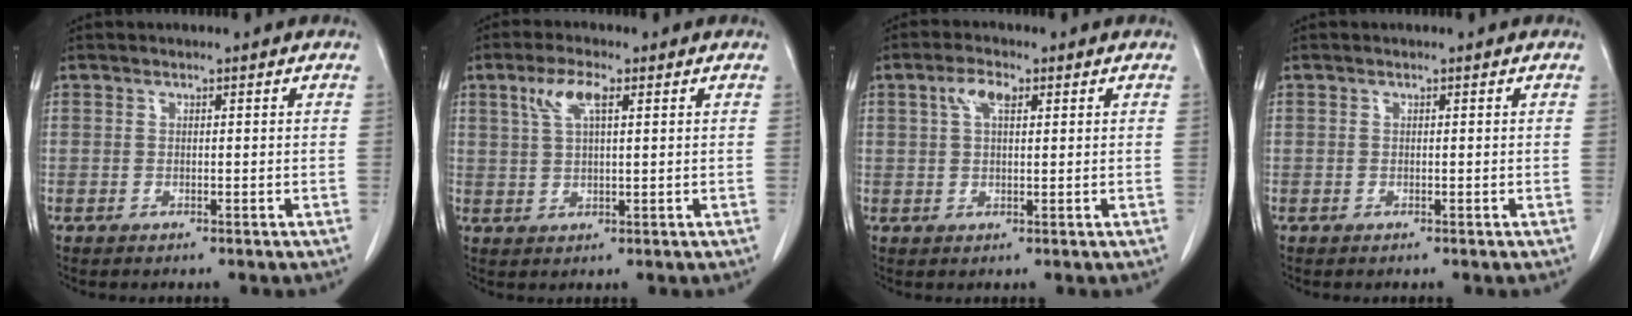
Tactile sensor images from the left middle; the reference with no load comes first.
{"total": 5.0, "force": [2.3, 1.1, 4.3], "torque": [-0.096, 0.011, 0.049]}
{"total": 3.7, "force": [1.6, 1.3, 3.0], "torque": [-0.065, 0.010, 0.033]}
{"total": 0.0}